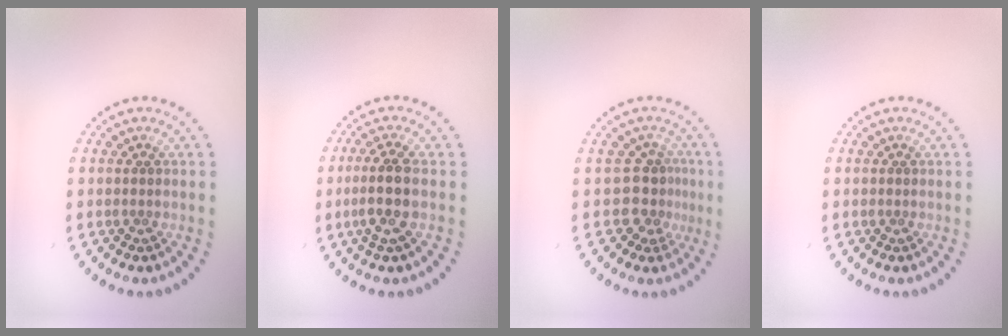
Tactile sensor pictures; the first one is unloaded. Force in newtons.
{"total": 3.0, "press": 2.5, "slide": 1.6}
{"total": 2.9, "press": 2.1, "slide": 2.0}
{"total": 0.0}